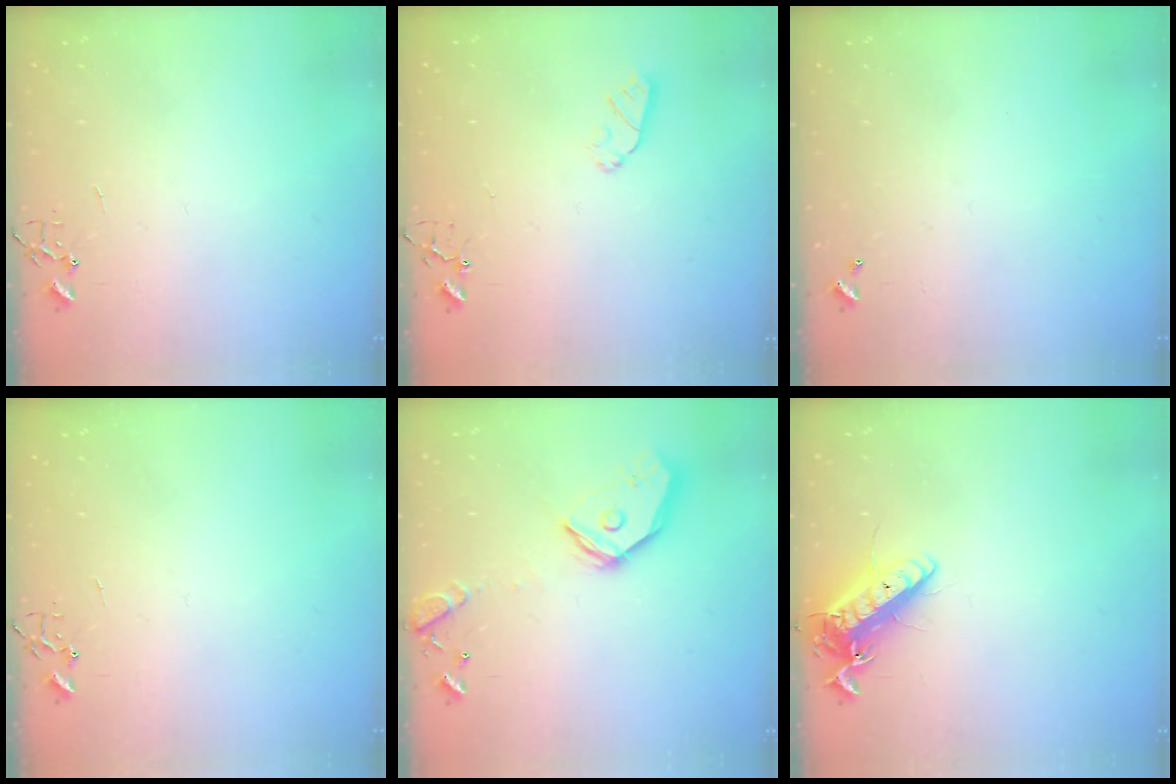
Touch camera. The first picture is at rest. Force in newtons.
{"total": 6.2, "press": 6.2, "slide": 0.0}
{"total": 0.0}
{"total": 0.0}
{"total": 16.4, "press": 16.2, "slide": 2.5}
{"total": 14.0, "press": 13.9, "slide": 2.0}